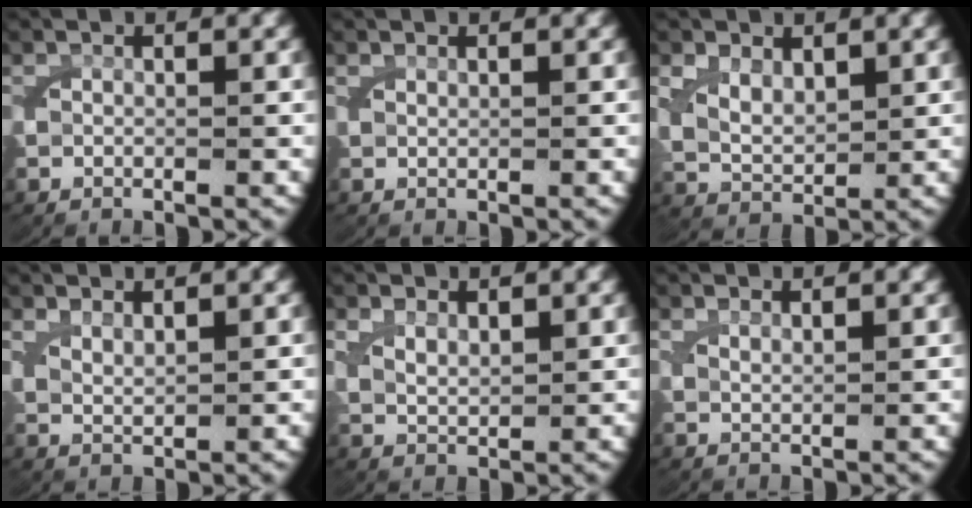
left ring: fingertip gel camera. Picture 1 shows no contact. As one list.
[{"total": 0.6, "force": [0.5, -0.1, 0.3], "torque": [-0.003, 0.000, 0.012]}, {"total": 3.6, "force": [1.0, 2.7, 2.2], "torque": [-0.061, -0.020, 0.028]}, {"total": 1.6, "force": [1.2, 0.1, 1.0], "torque": [-0.024, -0.008, 0.031]}, {"total": 1.7, "force": [1.0, 0.7, 1.2], "torque": [-0.031, -0.013, 0.029]}, {"total": 1.1, "force": [1.0, -0.4, 0.4], "torque": [-0.007, -0.004, 0.023]}]